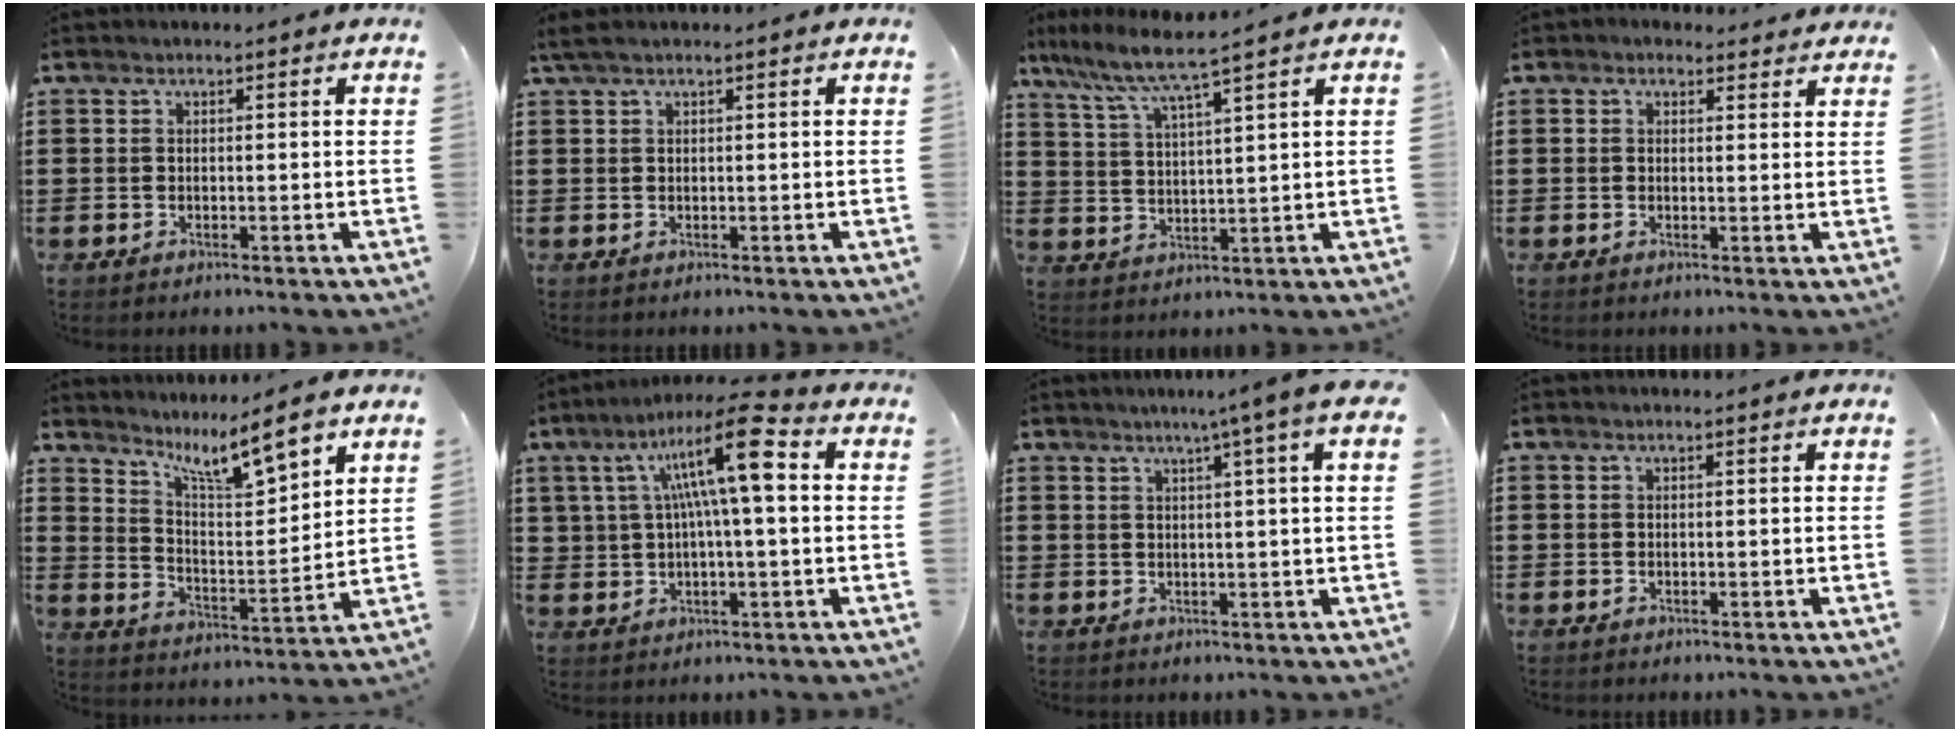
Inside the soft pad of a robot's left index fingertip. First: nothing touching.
{"total": 1.0, "force": [0.4, 0.1, 0.9], "torque": [-0.019, 0.000, 0.008]}
{"total": 4.9, "force": [3.8, -0.6, 3.0], "torque": [-0.077, -0.029, 0.058]}
{"total": 1.5, "force": [1.2, 1.0, 0.0], "torque": [-0.006, 0.007, 0.022]}
{"total": 8.0, "force": [6.4, 1.0, 4.7], "torque": [-0.097, -0.038, 0.106]}
{"total": 12.7, "force": [3.4, 3.6, 11.8], "torque": [-0.206, 0.005, 0.055]}
{"total": 5.2, "force": [2.6, -0.8, 4.4], "torque": [-0.080, -0.007, 0.038]}
{"total": 0.0}